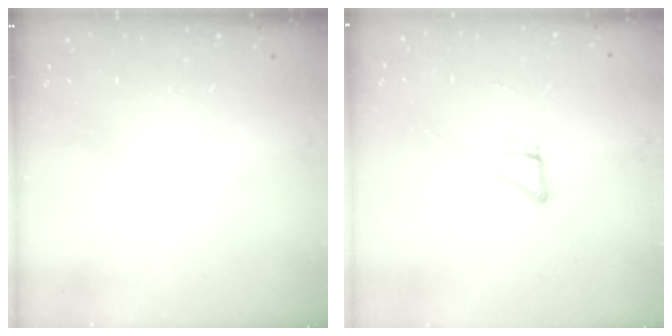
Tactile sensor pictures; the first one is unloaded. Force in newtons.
{"total": 6.6, "press": 6.6, "slide": 0.3}